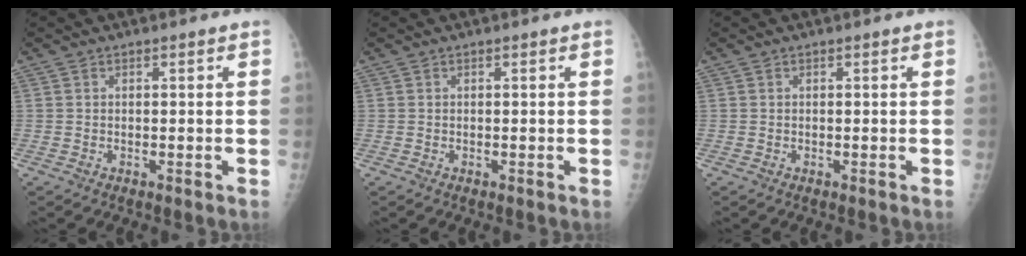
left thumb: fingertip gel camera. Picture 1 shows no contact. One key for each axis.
{"total": 0.0}
{"total": 0.0}